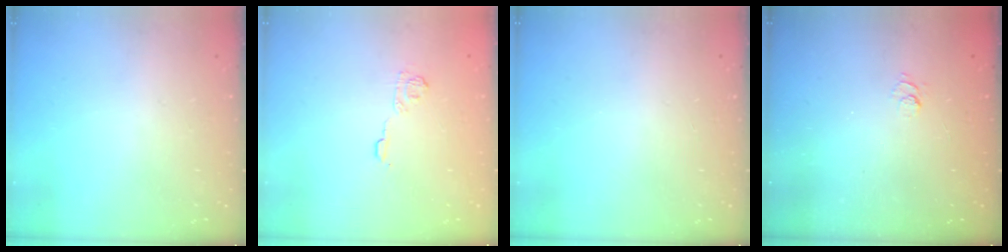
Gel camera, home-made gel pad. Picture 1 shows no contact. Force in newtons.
{"total": 5.2, "press": 4.9, "slide": 1.5}
{"total": 0.0}
{"total": 2.5, "press": 2.0, "slide": 1.4}